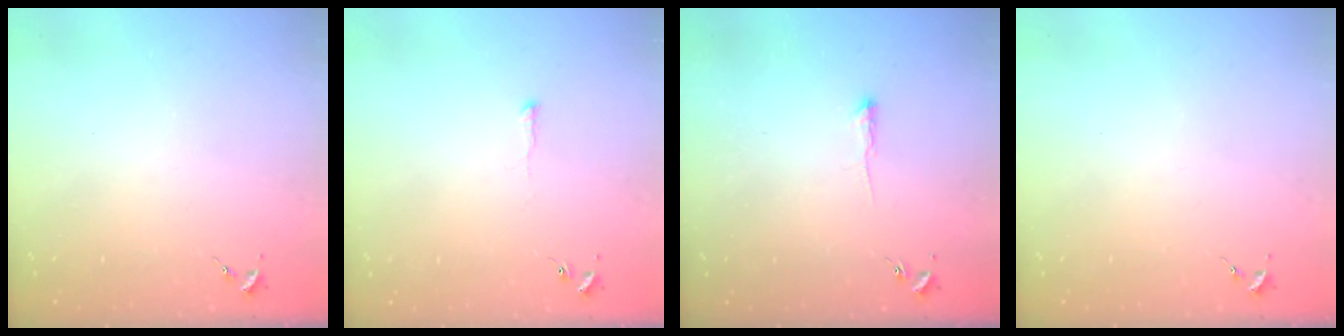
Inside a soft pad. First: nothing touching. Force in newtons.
{"total": 3.8, "press": 3.7, "slide": 0.5}
{"total": 2.7, "press": 2.6, "slide": 0.4}
{"total": 0.0}